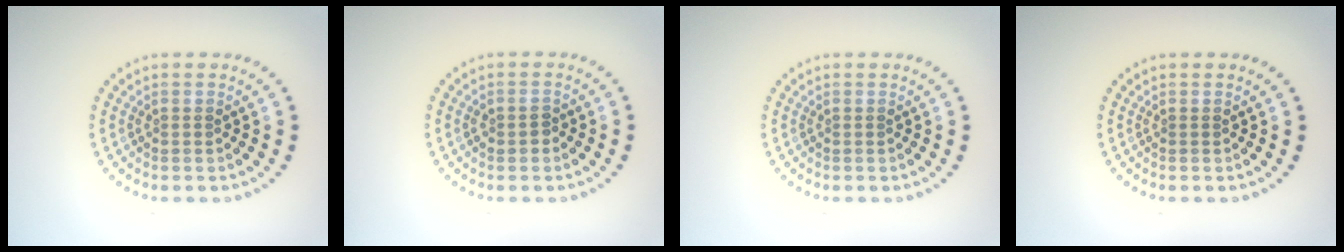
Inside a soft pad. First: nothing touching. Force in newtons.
{"total": 1.2, "press": 1.2, "slide": 0.1}
{"total": 0.0}
{"total": 0.0}